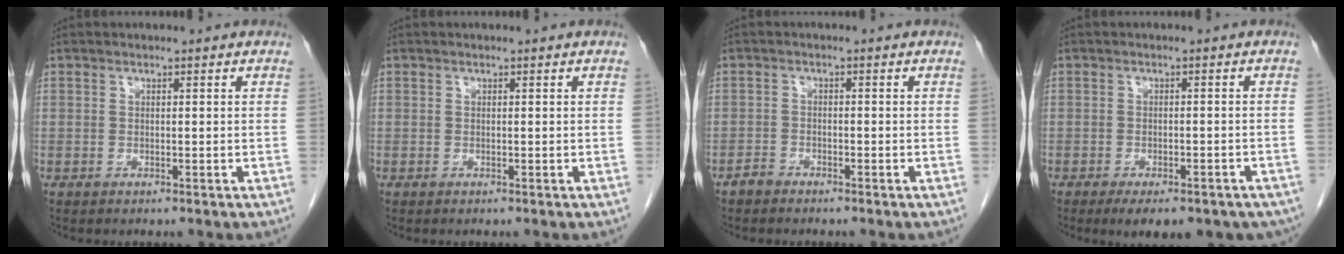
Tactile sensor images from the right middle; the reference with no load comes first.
{"total": 0.0}
{"total": 1.4, "force": [-1.3, 0.5, 0.1], "torque": [-0.004, 0.001, -0.024]}
{"total": 12.8, "force": [-9.4, 5.1, 7.2], "torque": [-0.083, -0.005, -0.108]}